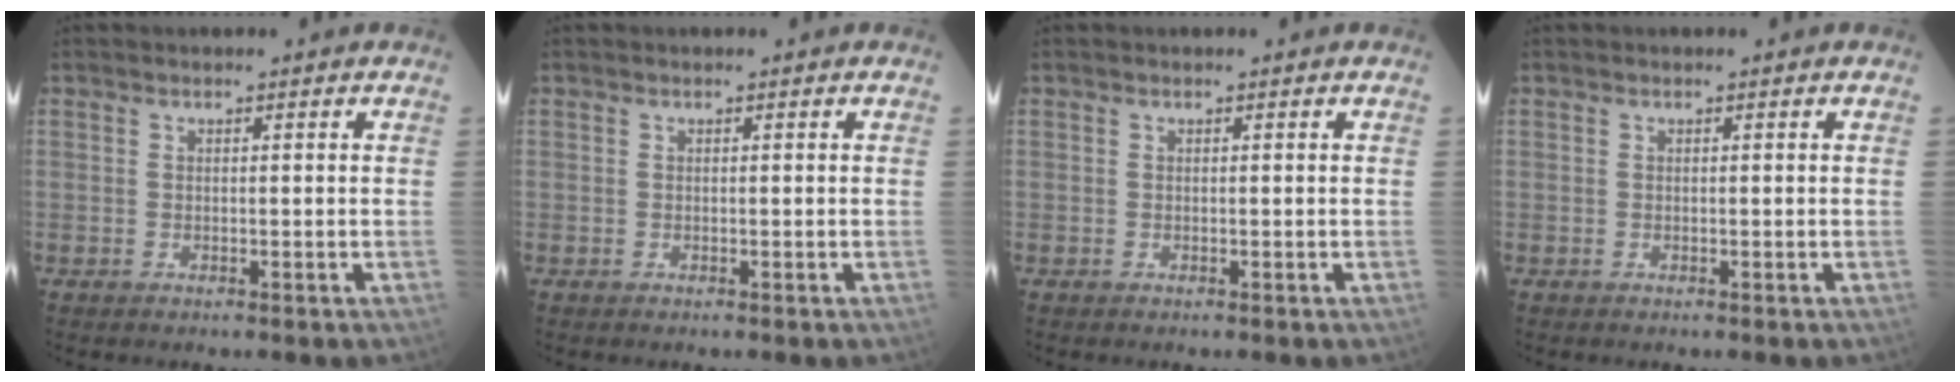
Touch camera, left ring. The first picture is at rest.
{"total": 0.0}
{"total": 0.0}
{"total": 0.0}